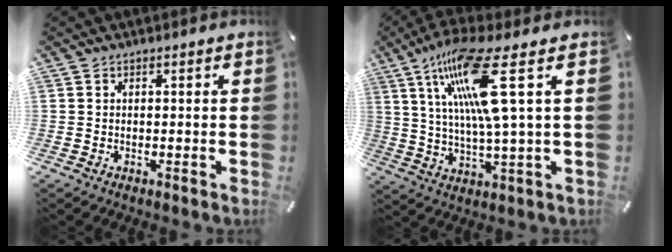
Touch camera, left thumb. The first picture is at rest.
{"total": 17.8, "force": [7.2, 2.6, 16.1], "torque": [-0.333, -0.020, 0.103]}